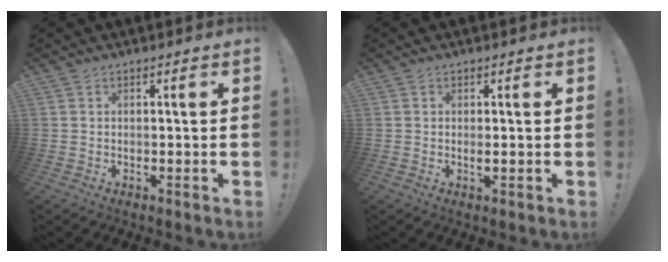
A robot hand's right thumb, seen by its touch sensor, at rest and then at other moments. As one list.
[{"total": 1.3, "force": [0.2, 0.1, 1.3], "torque": [-0.013, -0.007, 0.001]}]